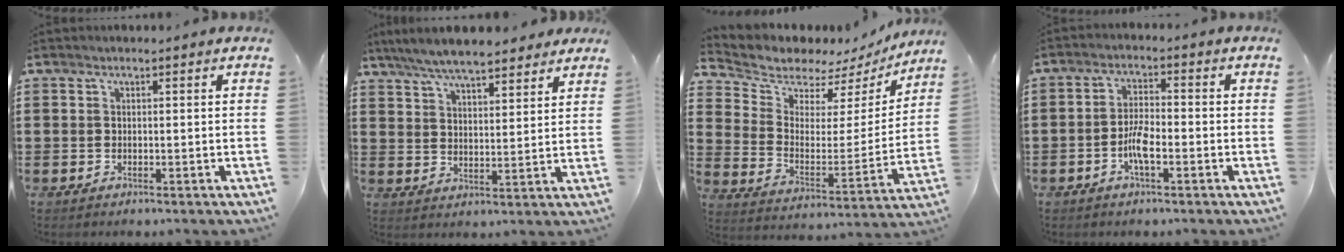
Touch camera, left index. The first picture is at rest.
{"total": 6.9, "force": [6.3, 1.2, 2.5], "torque": [-0.071, -0.013, 0.115]}
{"total": 6.3, "force": [5.9, 2.0, 0.8], "torque": [-0.056, -0.048, 0.102]}
{"total": 4.9, "force": [-1.8, 1.5, 4.3], "torque": [-0.092, 0.001, -0.038]}